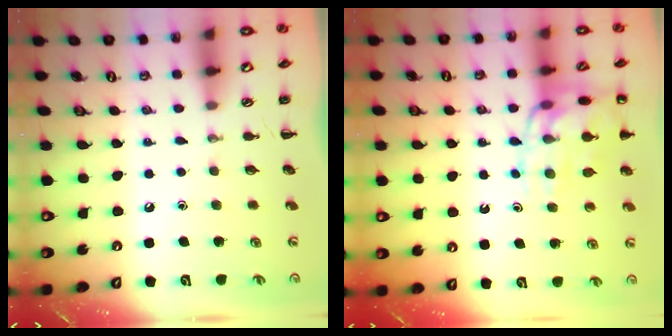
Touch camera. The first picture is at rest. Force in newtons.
{"total": 14.7, "press": 14.5, "slide": 2.3}